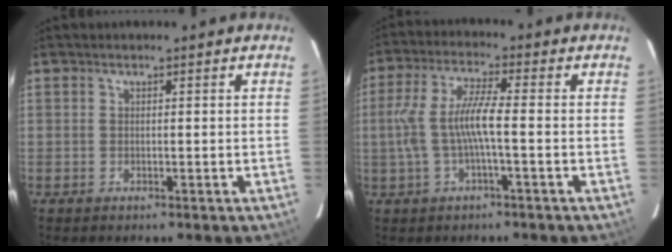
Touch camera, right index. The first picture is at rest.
{"total": 8.3, "force": [-1.3, 1.0, 8.1], "torque": [-0.171, 0.003, -0.018]}